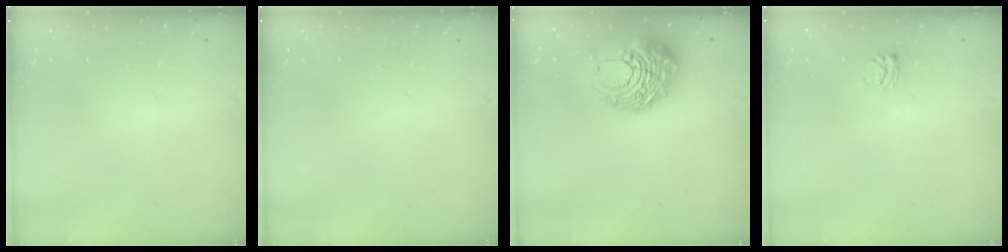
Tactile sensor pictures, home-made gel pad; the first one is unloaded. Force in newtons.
{"total": 0.0}
{"total": 12.3, "press": 12.3, "slide": 1.3}
{"total": 3.8, "press": 3.7, "slide": 0.3}